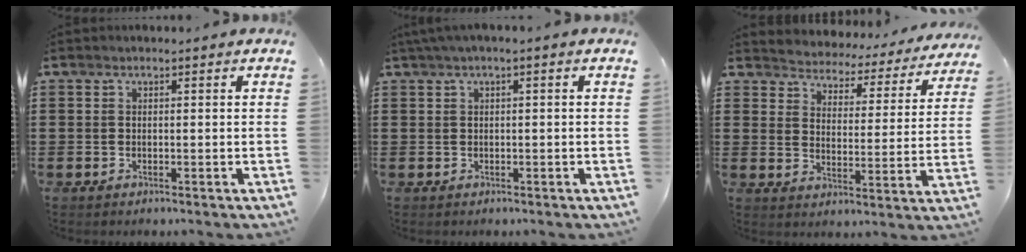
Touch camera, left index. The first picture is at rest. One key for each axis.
{"total": 1.3, "fx": -0.2, "fy": 0.1, "fz": 1.3, "tx": -0.019, "ty": -0.004, "tz": -0.002}
{"total": 3.4, "fx": 3.3, "fy": 0.4, "fz": -0.5, "tx": -0.016, "ty": -0.036, "tz": 0.050}